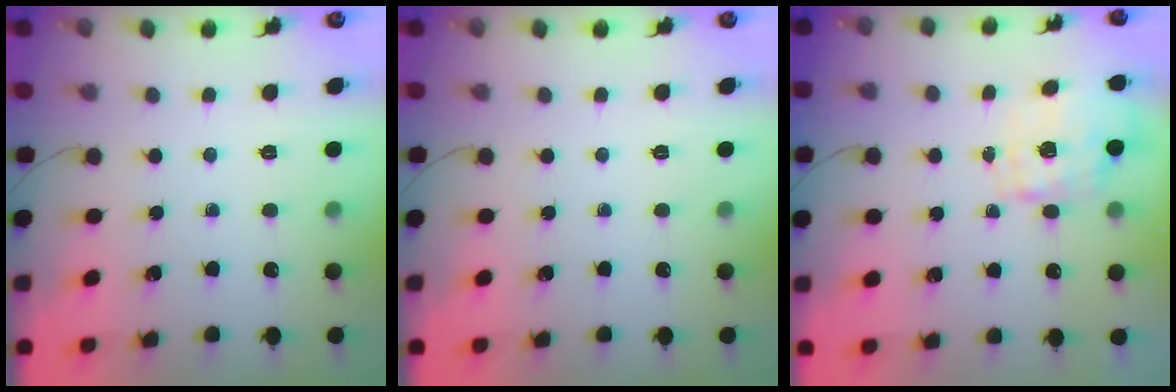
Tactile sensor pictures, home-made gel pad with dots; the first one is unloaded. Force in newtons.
{"total": 0.0}
{"total": 1.1, "press": 1.0, "slide": 0.5}